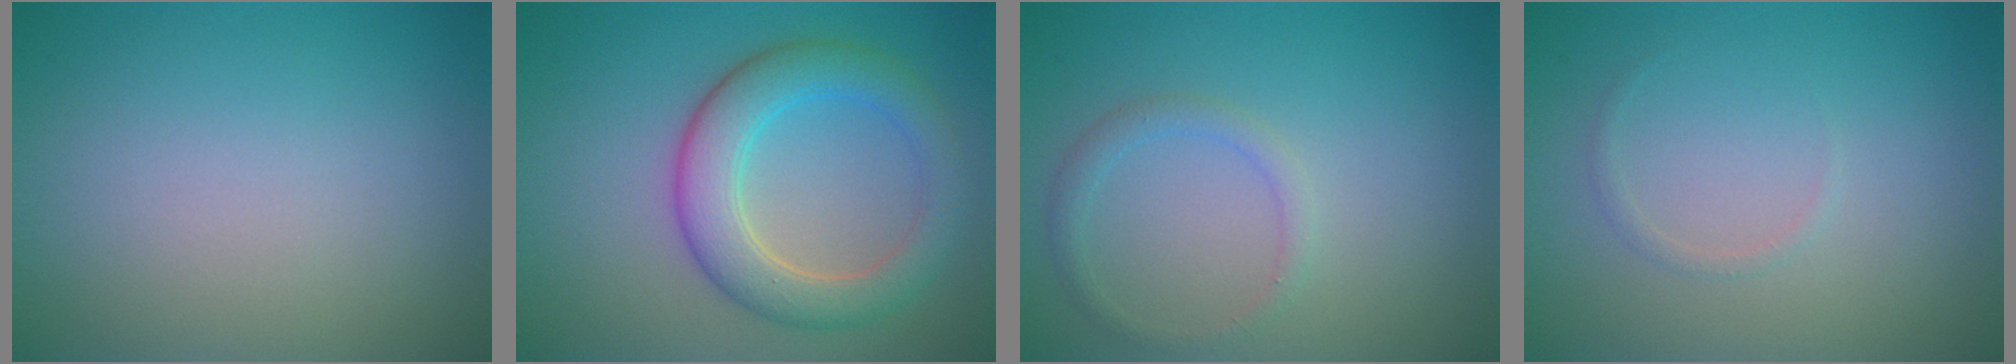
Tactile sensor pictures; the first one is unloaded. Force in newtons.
{"total": 5.4, "press": 5.4, "slide": 0.1}
{"total": 1.4, "press": 1.4, "slide": 0.2}
{"total": 0.6, "press": 0.6, "slide": 0.1}